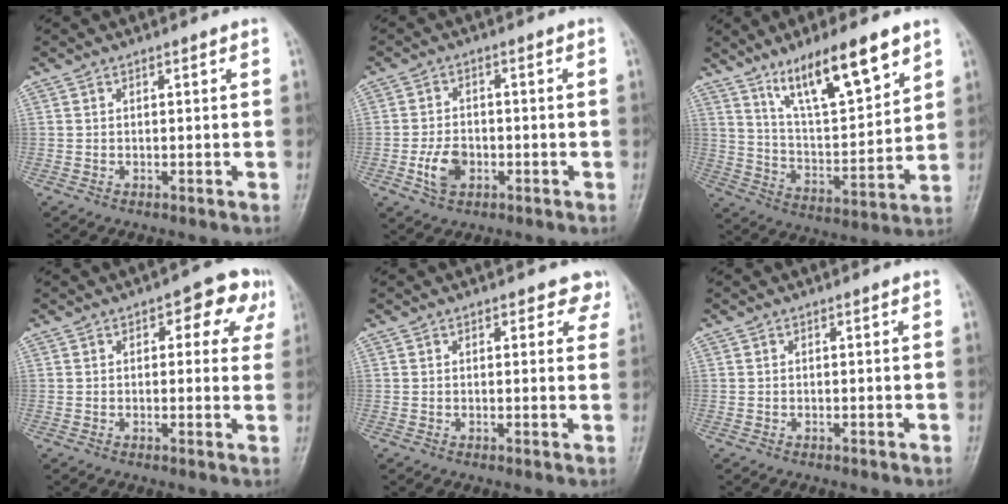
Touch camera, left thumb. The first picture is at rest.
{"total": 5.8, "force": [-1.8, 4.0, 3.8], "torque": [-0.064, 0.008, -0.033]}
{"total": 16.9, "force": [10.7, 4.5, 12.3], "torque": [-0.182, -0.050, 0.196]}
{"total": 7.8, "force": [3.3, 4.3, 5.7], "torque": [-0.022, 0.000, 0.029]}
{"total": 3.6, "force": [2.7, 2.0, 1.4], "torque": [0.017, -0.010, 0.021]}
{"total": 0.0}